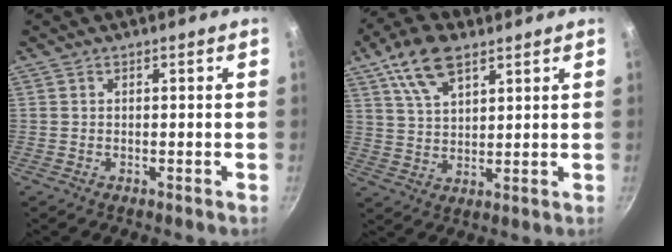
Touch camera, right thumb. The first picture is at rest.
{"total": 10.4, "force": [5.9, 5.1, 6.9], "torque": [-0.117, -0.009, 0.114]}